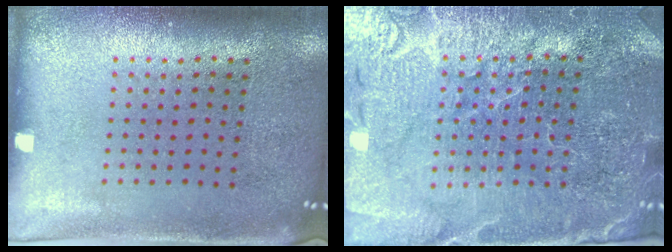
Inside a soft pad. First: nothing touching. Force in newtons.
{"total": 4.2, "press": 3.9, "slide": 1.3}